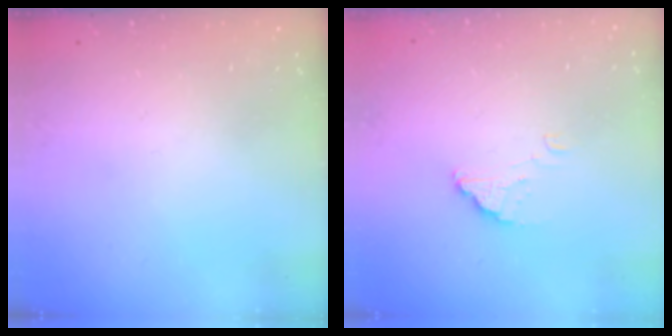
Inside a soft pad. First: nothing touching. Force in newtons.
{"total": 2.2, "press": 2.2, "slide": 0.0}